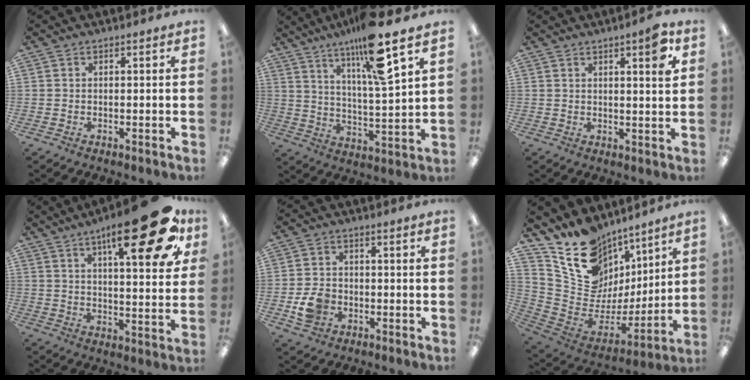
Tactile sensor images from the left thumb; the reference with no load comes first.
{"total": 16.3, "force": [11.5, 1.8, 11.3], "torque": [-0.192, -0.058, 0.177]}
{"total": 5.6, "force": [3.2, 0.8, 4.5], "torque": [-0.062, -0.014, 0.046]}
{"total": 23.4, "force": [12.9, 6.5, 18.4], "torque": [-0.250, -0.070, 0.189]}
{"total": 6.4, "force": [-2.1, 5.1, 3.2], "torque": [-0.054, 0.003, -0.040]}
{"total": 17.2, "force": [11.8, 11.6, 5.0], "torque": [-0.106, -0.099, 0.229]}